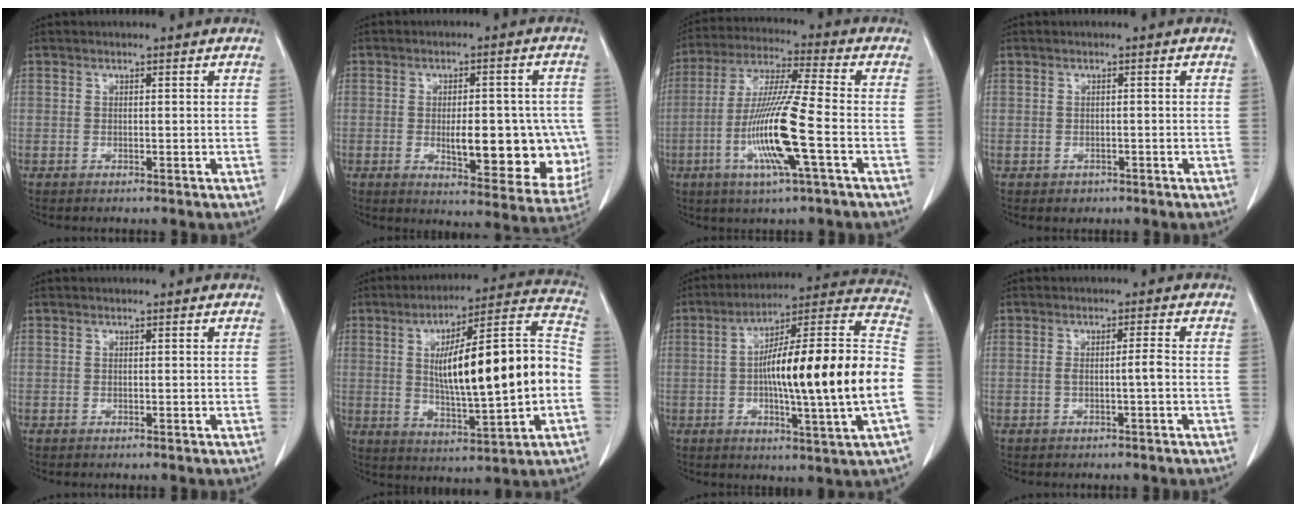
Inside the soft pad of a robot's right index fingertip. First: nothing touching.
{"total": 14.9, "force": [-2.1, 5.9, 13.5], "torque": [-0.145, 0.009, -0.004]}
{"total": 13.7, "force": [-4.0, -0.2, 13.1], "torque": [-0.265, -0.010, -0.081]}
{"total": 1.5, "force": [-0.8, 1.2, 0.3], "torque": [-0.003, 0.003, -0.006]}
{"total": 0.0}
{"total": 21.1, "force": [-0.6, 3.3, 20.9], "torque": [-0.322, 0.027, -0.004]}
{"total": 24.8, "force": [-3.2, 0.9, 24.5], "torque": [-0.332, 0.016, -0.058]}
{"total": 2.1, "force": [-0.5, -0.2, 2.1], "torque": [-0.036, 0.001, -0.007]}